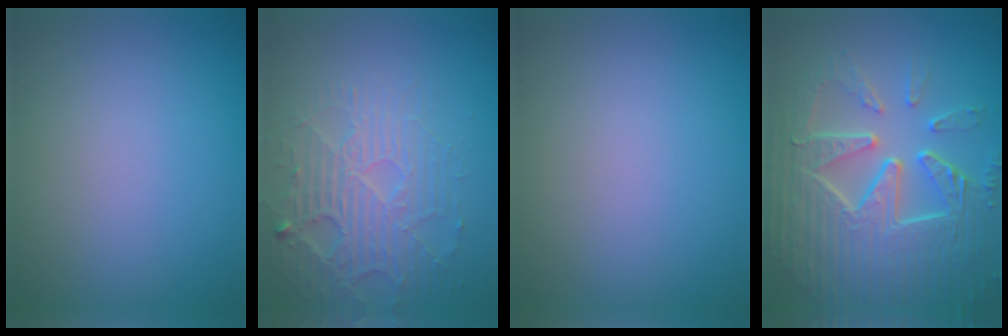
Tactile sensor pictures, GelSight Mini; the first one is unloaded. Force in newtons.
{"total": 4.4, "press": 3.9, "slide": 2.0}
{"total": 0.0}
{"total": 9.8, "press": 6.6, "slide": 7.2}